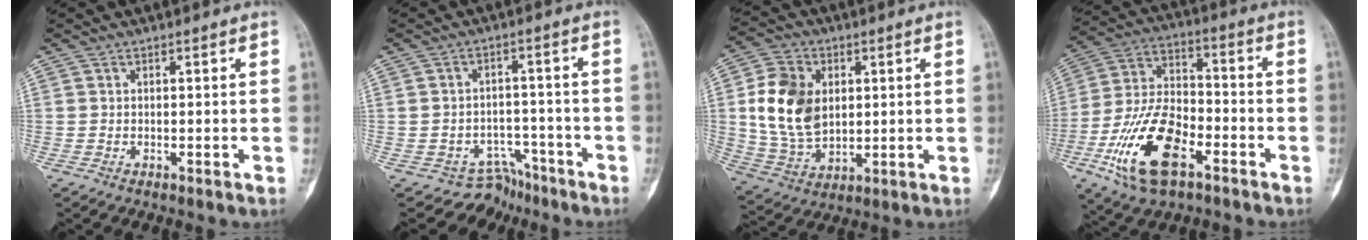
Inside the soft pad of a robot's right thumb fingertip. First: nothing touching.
{"total": 6.3, "force": [-4.9, 3.7, -1.1], "torque": [0.041, 0.072, -0.071]}
{"total": 14.2, "force": [2.0, 10.2, 9.7], "torque": [-0.163, -0.004, 0.044]}
{"total": 18.1, "force": [-8.1, 9.0, 13.4], "torque": [-0.251, 0.037, -0.148]}